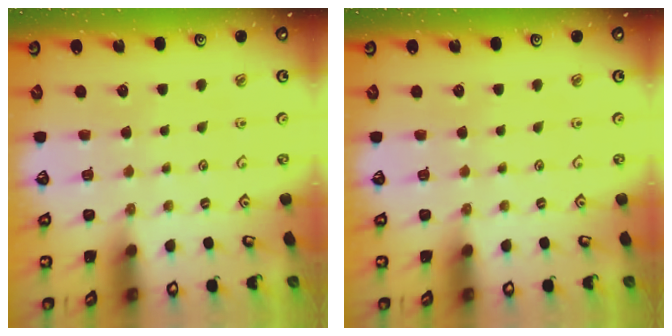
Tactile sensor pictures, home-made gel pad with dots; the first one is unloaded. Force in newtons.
{"total": 0.0}